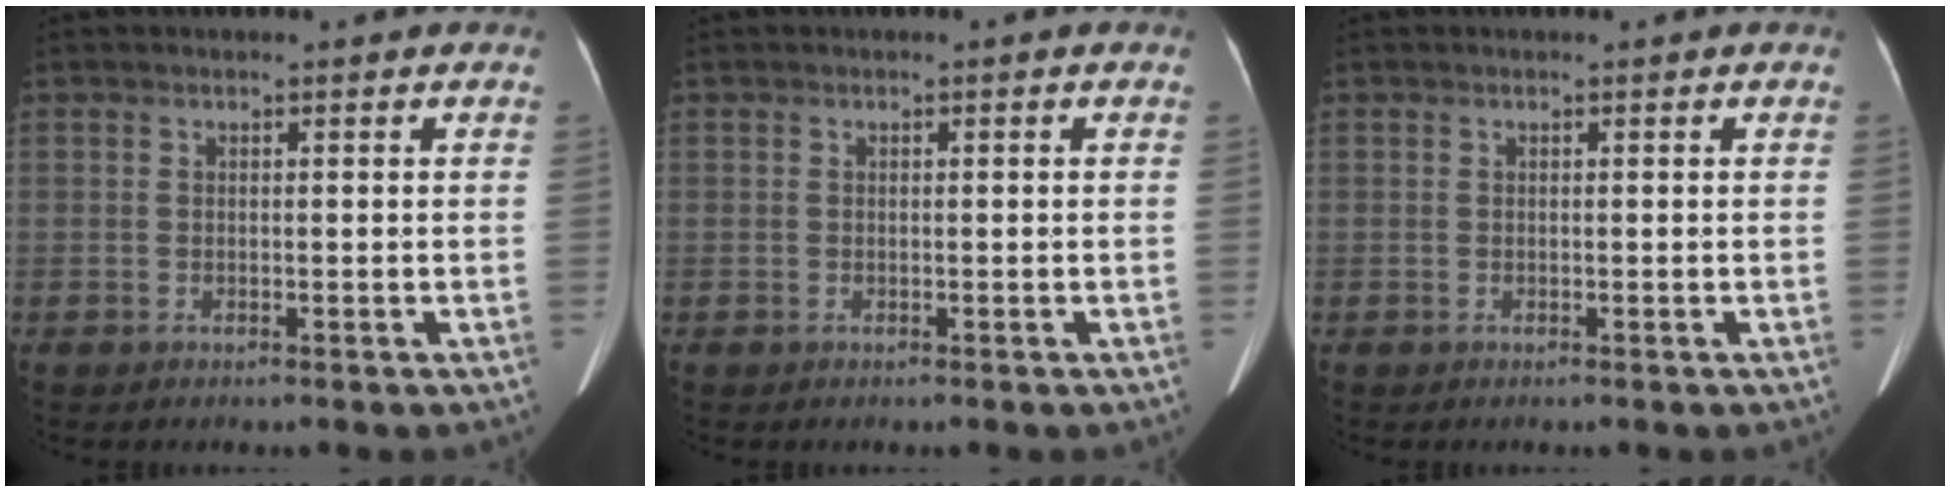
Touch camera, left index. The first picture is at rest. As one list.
[{"total": 0.0}, {"total": 0.0}]